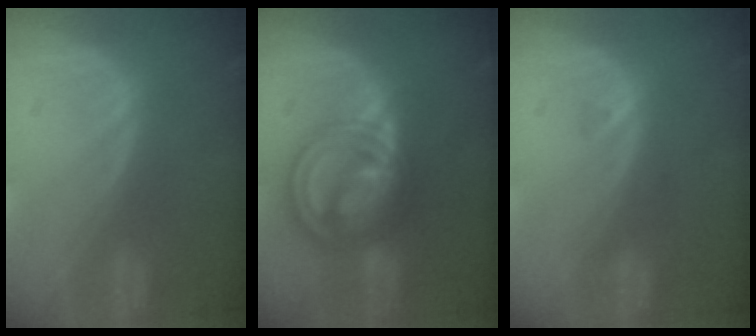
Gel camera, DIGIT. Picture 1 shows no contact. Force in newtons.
{"total": 9.2, "press": 9.2, "slide": 0.7}
{"total": 0.7, "press": 0.7, "slide": 0.2}